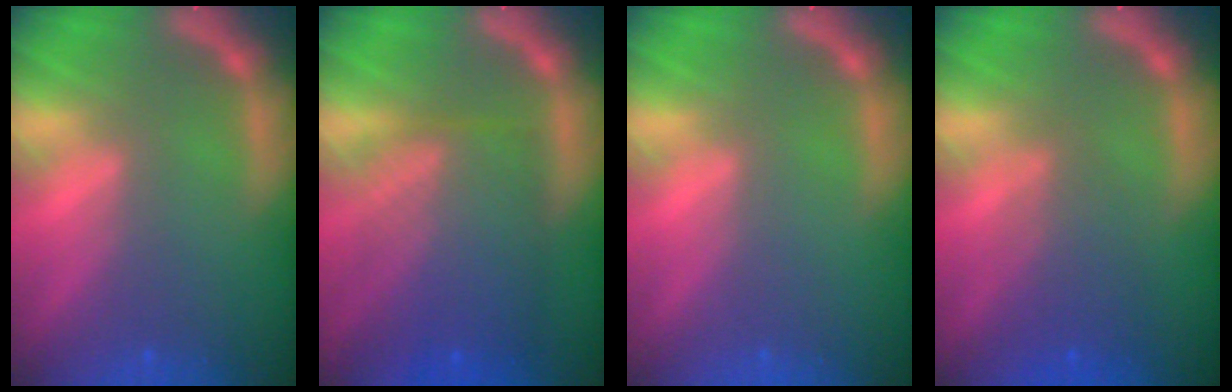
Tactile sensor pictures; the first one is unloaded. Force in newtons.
{"total": 8.6}
{"total": 0.0}
{"total": 3.5}